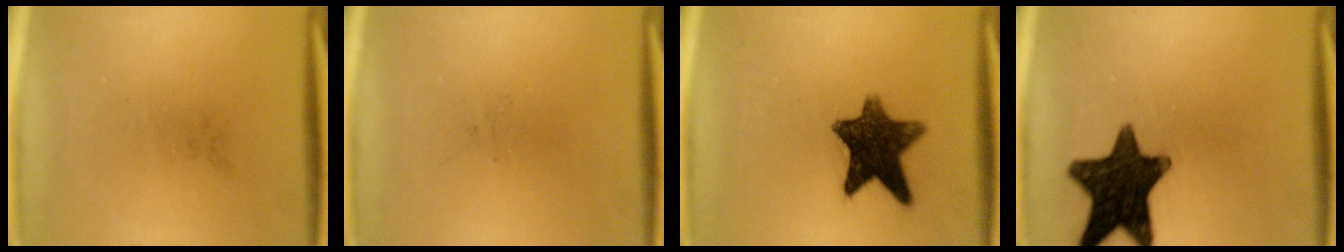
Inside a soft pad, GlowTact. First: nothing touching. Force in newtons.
{"total": 0.0}
{"total": 10.9}
{"total": 15.8}